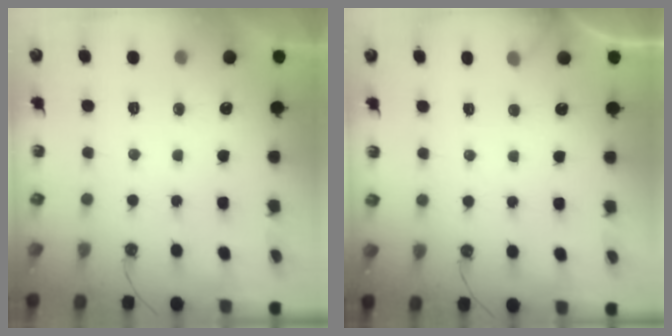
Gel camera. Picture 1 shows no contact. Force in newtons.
{"total": 3.0, "press": 3.0, "slide": 0.2}